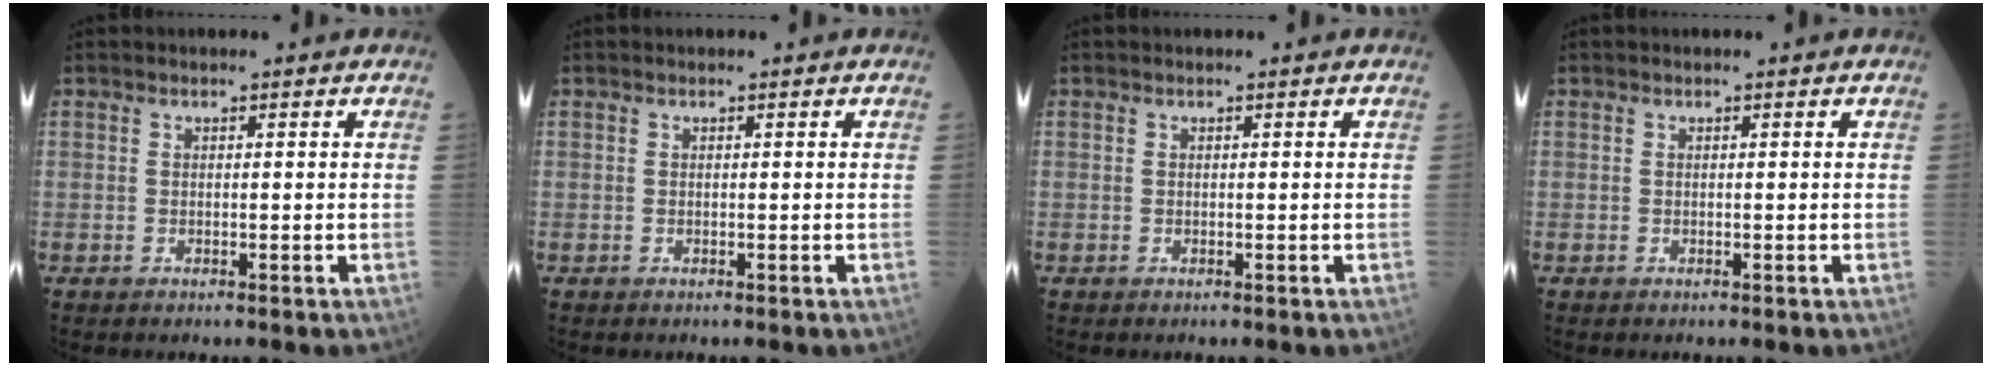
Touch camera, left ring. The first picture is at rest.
{"total": 0.0}
{"total": 0.0}
{"total": 0.0}